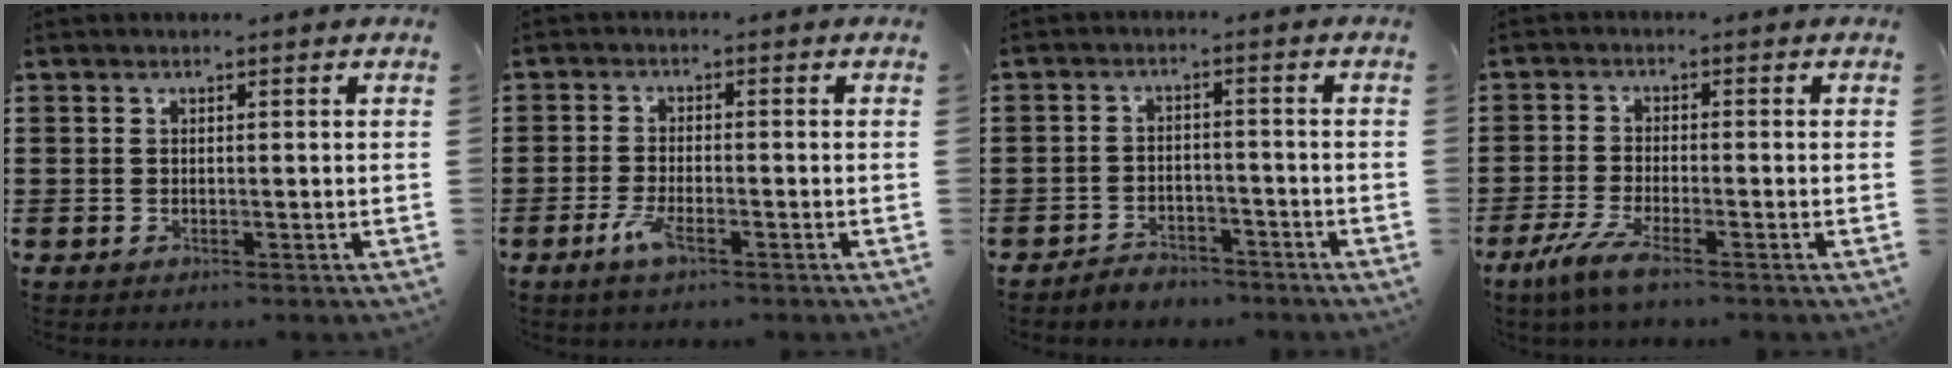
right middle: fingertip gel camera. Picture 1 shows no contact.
{"total": 3.8, "force": [-1.9, 1.1, 3.1], "torque": [-0.079, -0.006, -0.043]}
{"total": 3.2, "force": [-3.2, 0.5, -0.1], "torque": [-0.007, 0.000, -0.068]}
{"total": 4.8, "force": [-3.4, 0.4, 3.5], "torque": [-0.093, -0.021, -0.069]}